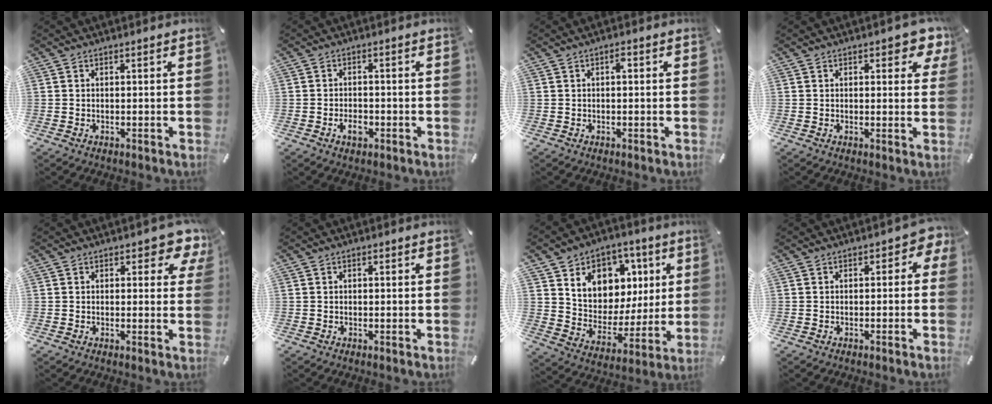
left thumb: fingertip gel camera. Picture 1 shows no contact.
{"total": 3.3, "force": [-1.5, 1.9, 2.1], "torque": [-0.043, 0.005, -0.028]}
{"total": 1.7, "force": [0.2, 0.6, 1.6], "torque": [-0.031, 0.006, 0.001]}
{"total": 4.5, "force": [2.3, 2.3, 3.1], "torque": [-0.036, -0.004, 0.034]}
{"total": 5.4, "force": [2.9, 2.8, 3.6], "torque": [-0.032, -0.012, 0.041]}
{"total": 0.7, "force": [0.0, 0.5, 0.5], "torque": [-0.008, 0.003, -0.001]}
{"total": 11.1, "force": [4.0, 9.8, 3.3], "torque": [-0.052, -0.038, 0.079]}
{"total": 3.1, "force": [-0.5, 1.9, 2.3], "torque": [-0.029, 0.006, -0.014]}